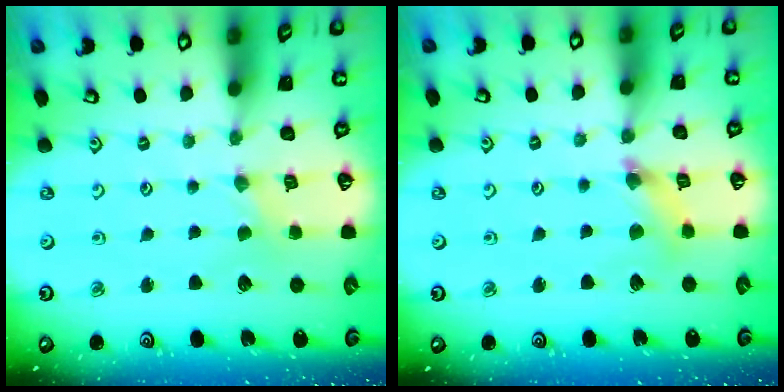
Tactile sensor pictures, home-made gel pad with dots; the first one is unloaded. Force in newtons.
{"total": 4.3, "press": 4.2, "slide": 0.3}